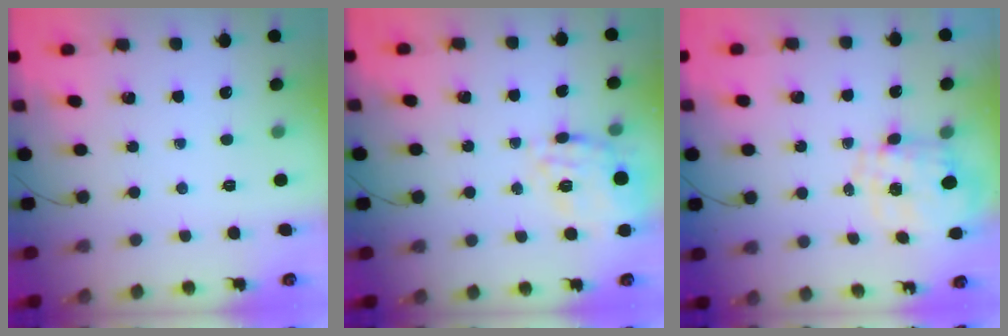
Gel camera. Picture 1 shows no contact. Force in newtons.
{"total": 12.0, "press": 12.0, "slide": 0.4}
{"total": 1.7, "press": 1.6, "slide": 0.3}